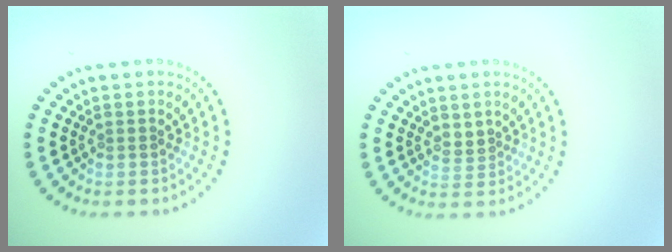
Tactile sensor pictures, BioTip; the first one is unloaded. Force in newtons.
{"total": 1.0, "press": 0.8, "slide": 0.5}